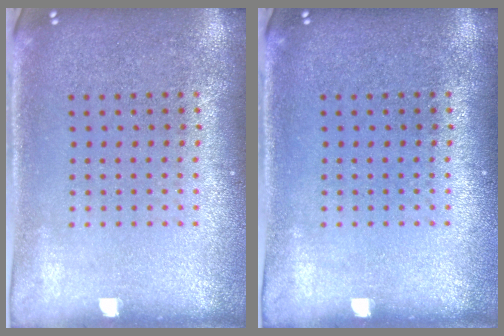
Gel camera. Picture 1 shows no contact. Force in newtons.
{"total": 0.0}